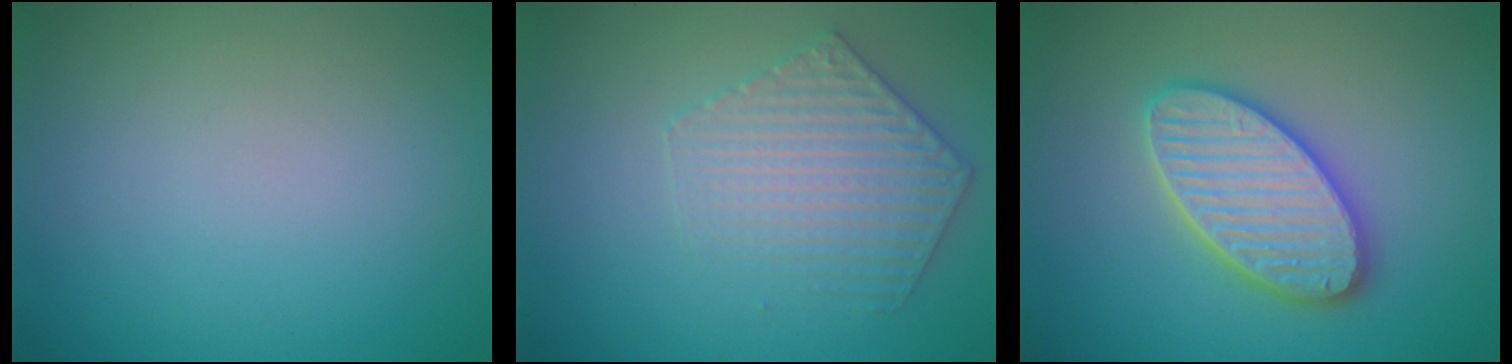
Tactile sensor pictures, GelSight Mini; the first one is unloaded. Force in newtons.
{"total": 3.4, "press": 3.3, "slide": 0.7}
{"total": 5.8, "press": 5.8, "slide": 0.7}